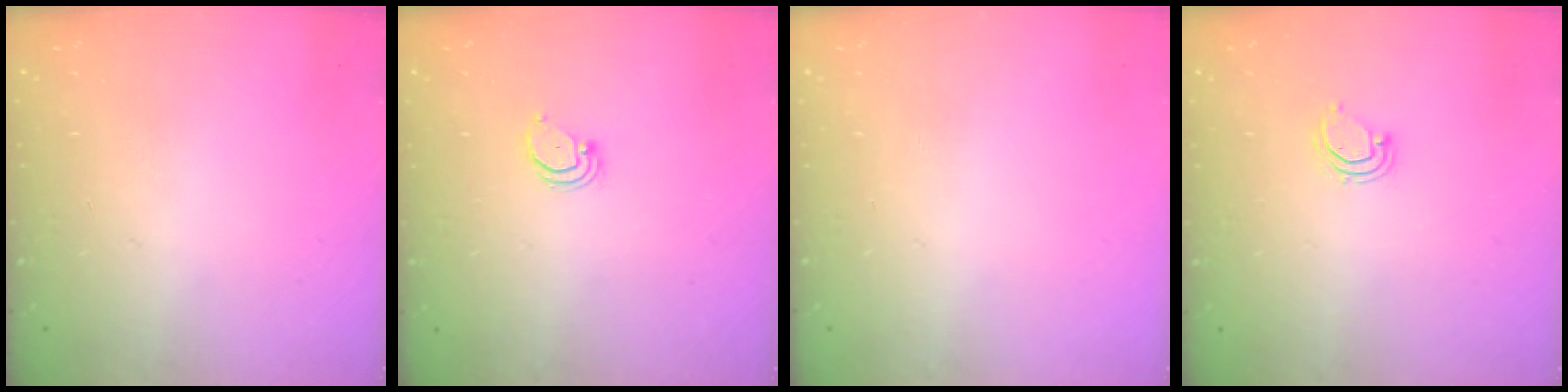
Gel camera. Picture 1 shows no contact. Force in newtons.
{"total": 2.1, "press": 2.1, "slide": 0.2}
{"total": 0.0}
{"total": 3.9, "press": 3.9, "slide": 0.3}